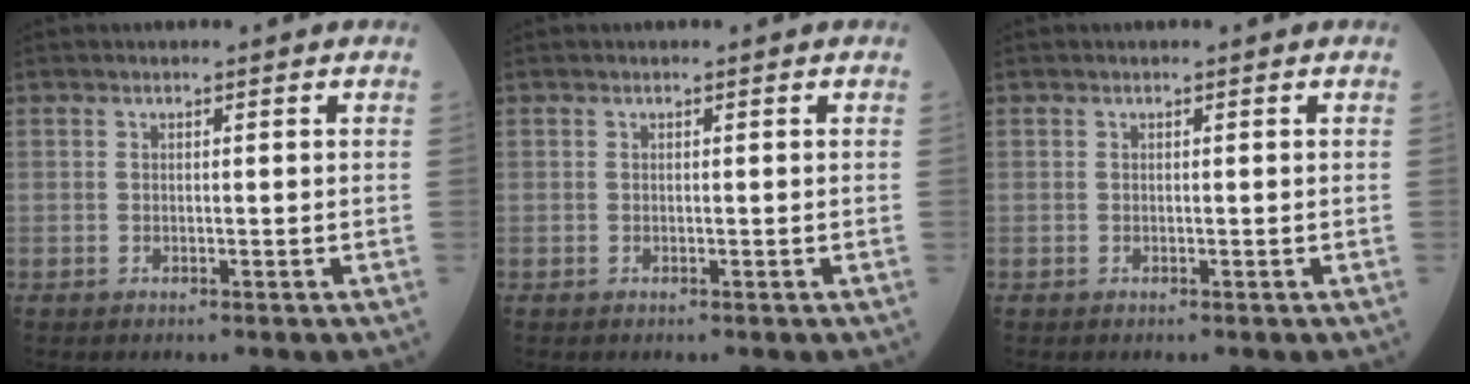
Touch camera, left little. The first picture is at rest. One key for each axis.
{"total": 0.0}
{"total": 0.0}